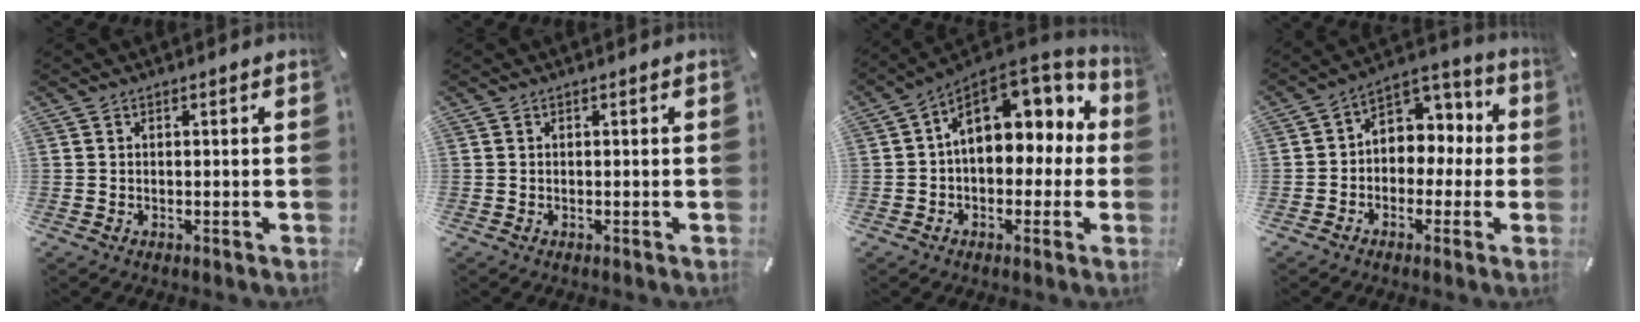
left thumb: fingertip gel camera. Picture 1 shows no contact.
{"total": 0.0}
{"total": 13.9, "force": [4.3, 9.5, 9.1], "torque": [-0.139, -0.025, 0.080]}
{"total": 7.5, "force": [-0.1, 7.1, 2.4], "torque": [-0.040, 0.000, 0.001]}